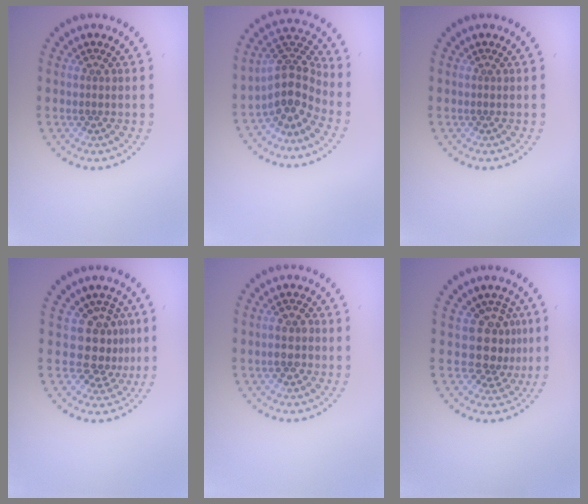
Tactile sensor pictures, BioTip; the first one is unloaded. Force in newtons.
{"total": 4.3, "press": 3.2, "slide": 3.0}
{"total": 0.0}
{"total": 3.4, "press": 2.7, "slide": 2.2}
{"total": 2.3, "press": 2.2, "slide": 0.8}
{"total": 3.6, "press": 2.7, "slide": 2.4}